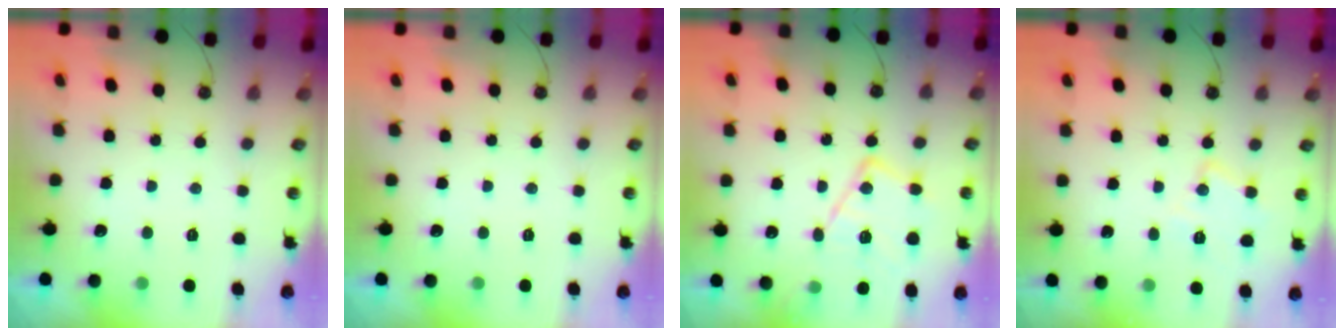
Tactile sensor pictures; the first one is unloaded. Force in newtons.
{"total": 0.0}
{"total": 17.1, "press": 17.1, "slide": 1.0}
{"total": 10.1, "press": 10.1, "slide": 0.8}